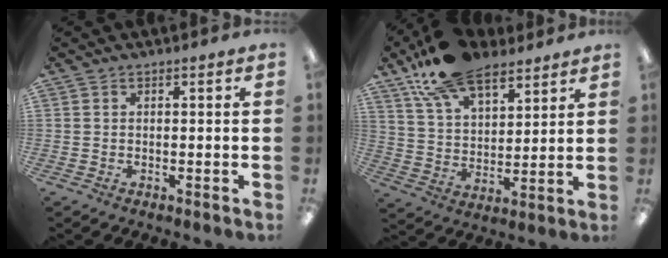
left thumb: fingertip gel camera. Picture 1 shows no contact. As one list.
[{"total": 18.1, "force": [12.5, 8.9, 9.6], "torque": [-0.183, -0.053, 0.229]}]